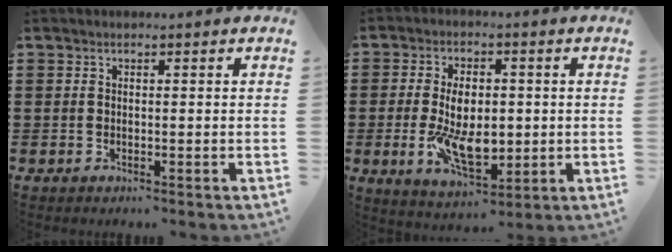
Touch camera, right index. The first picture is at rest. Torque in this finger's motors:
{"motor_torque": [2.14, 0.00, 0.47, 0.21]}